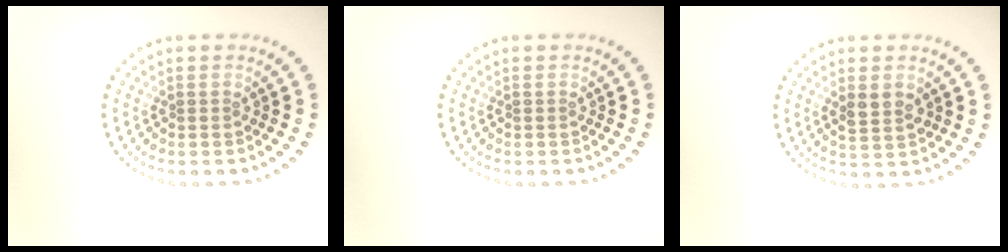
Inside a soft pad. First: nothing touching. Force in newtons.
{"total": 0.0}
{"total": 2.1, "press": 2.1, "slide": 0.4}